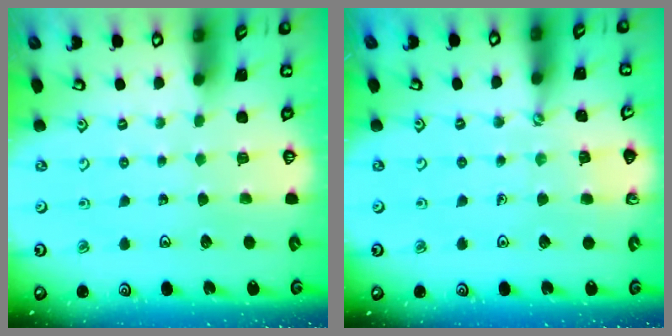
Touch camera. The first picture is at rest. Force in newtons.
{"total": 2.7, "press": 2.7, "slide": 0.4}